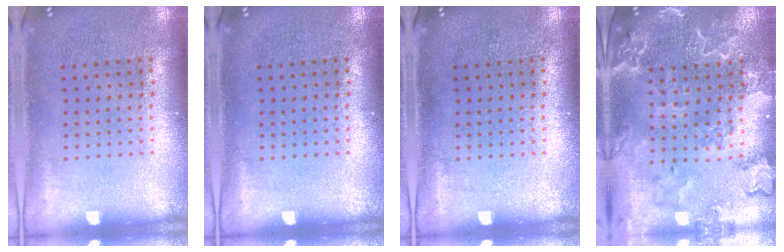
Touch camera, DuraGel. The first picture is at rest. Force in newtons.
{"total": 0.0}
{"total": 0.0}
{"total": 2.6, "press": 2.5, "slide": 0.9}